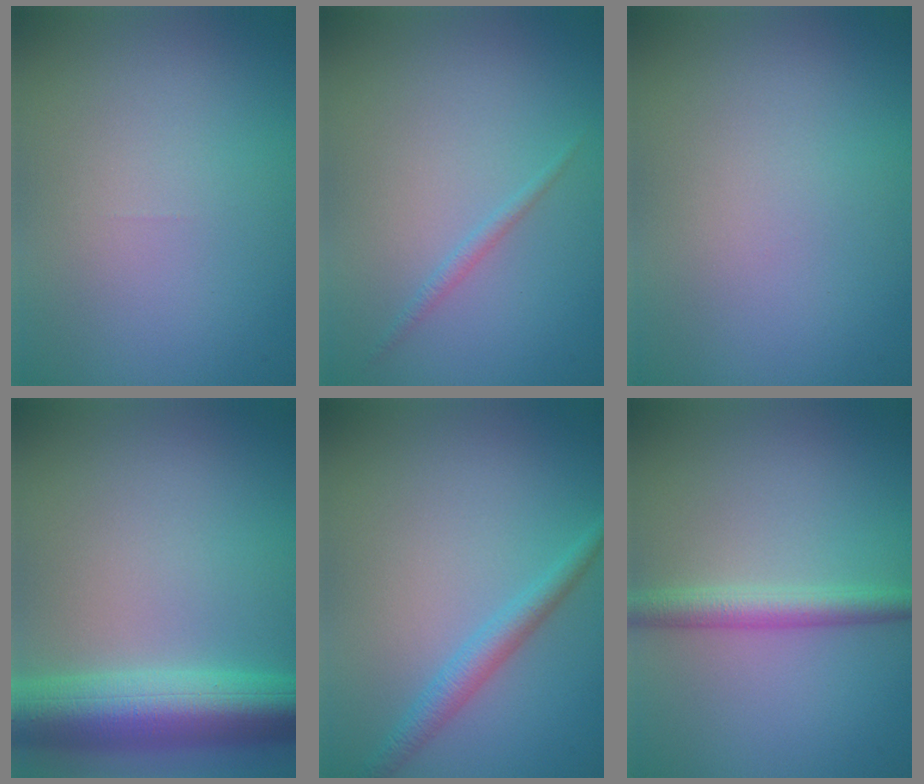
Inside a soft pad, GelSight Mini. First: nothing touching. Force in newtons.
{"total": 0.8, "press": 0.8, "slide": 0.1}
{"total": 0.0}
{"total": 8.8, "press": 8.8, "slide": 0.4}
{"total": 2.2, "press": 2.2, "slide": 0.1}
{"total": 2.9, "press": 2.9, "slide": 0.1}